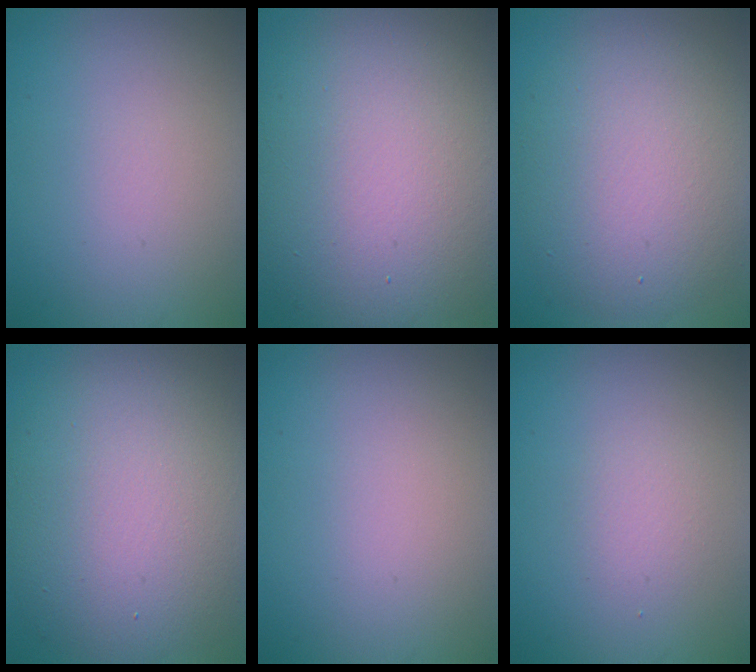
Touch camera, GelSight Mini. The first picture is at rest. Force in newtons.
{"total": 14.7, "press": 14.7, "slide": 0.9}
{"total": 8.3, "press": 8.3, "slide": 0.3}
{"total": 11.5, "press": 11.5, "slide": 0.6}
{"total": 0.0}
{"total": 1.3, "press": 1.3, "slide": 0.1}